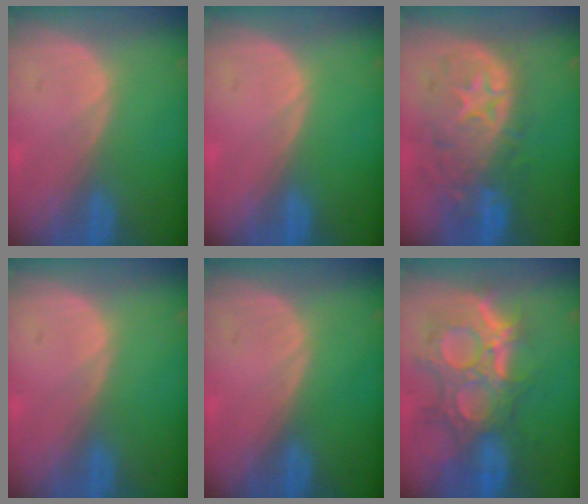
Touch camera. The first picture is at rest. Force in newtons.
{"total": 0.0}
{"total": 11.1, "press": 9.8, "slide": 5.2}
{"total": 0.0}
{"total": 0.0}
{"total": 11.9, "press": 10.7, "slide": 5.3}